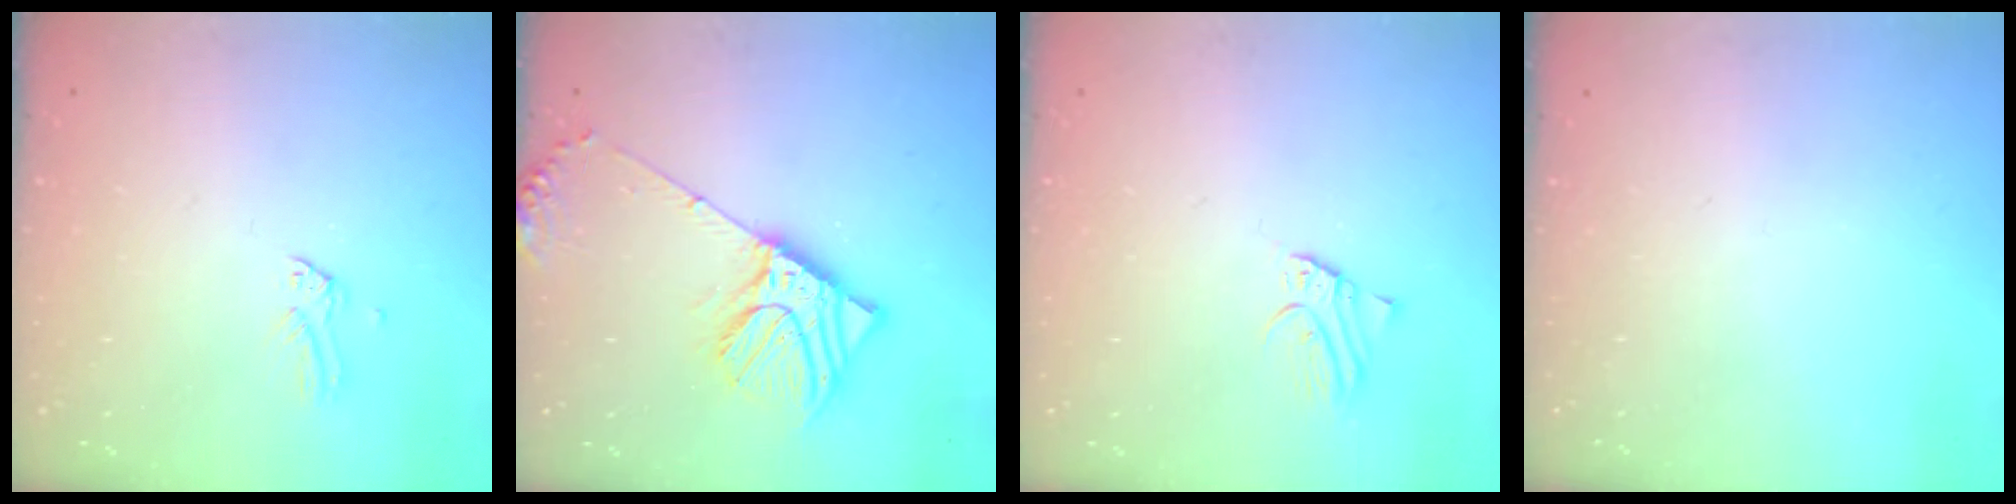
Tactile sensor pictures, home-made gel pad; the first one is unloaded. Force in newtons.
{"total": 10.1, "press": 9.9, "slide": 1.6}
{"total": 2.3, "press": 2.3, "slide": 0.2}
{"total": 0.0}